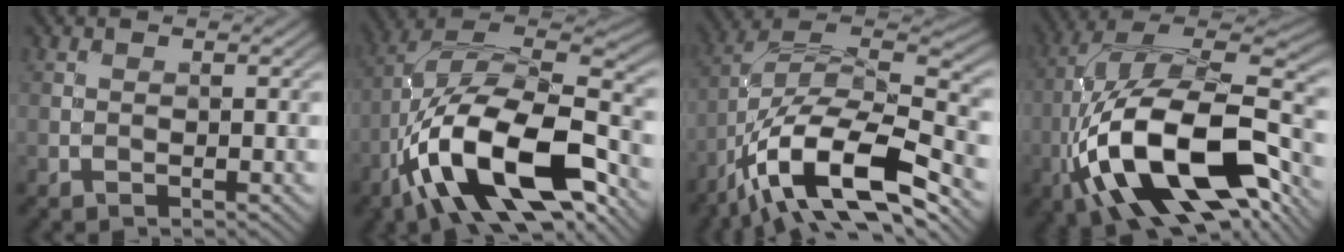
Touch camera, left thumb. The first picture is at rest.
{"total": 18.0, "force": [-8.5, 7.7, 13.9], "torque": [-0.259, -0.009, -0.160]}
{"total": 16.5, "force": [-9.6, 6.2, 12.0], "torque": [-0.229, -0.012, -0.184]}
{"total": 19.3, "force": [-5.7, 8.9, 16.1], "torque": [-0.326, 0.001, -0.098]}